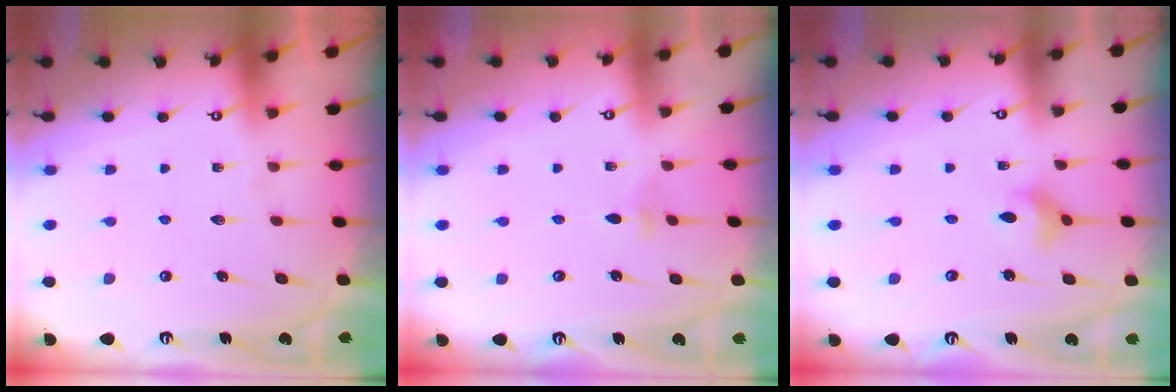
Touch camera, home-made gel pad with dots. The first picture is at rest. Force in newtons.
{"total": 2.0, "press": 2.0, "slide": 0.5}
{"total": 4.5, "press": 4.4, "slide": 1.0}